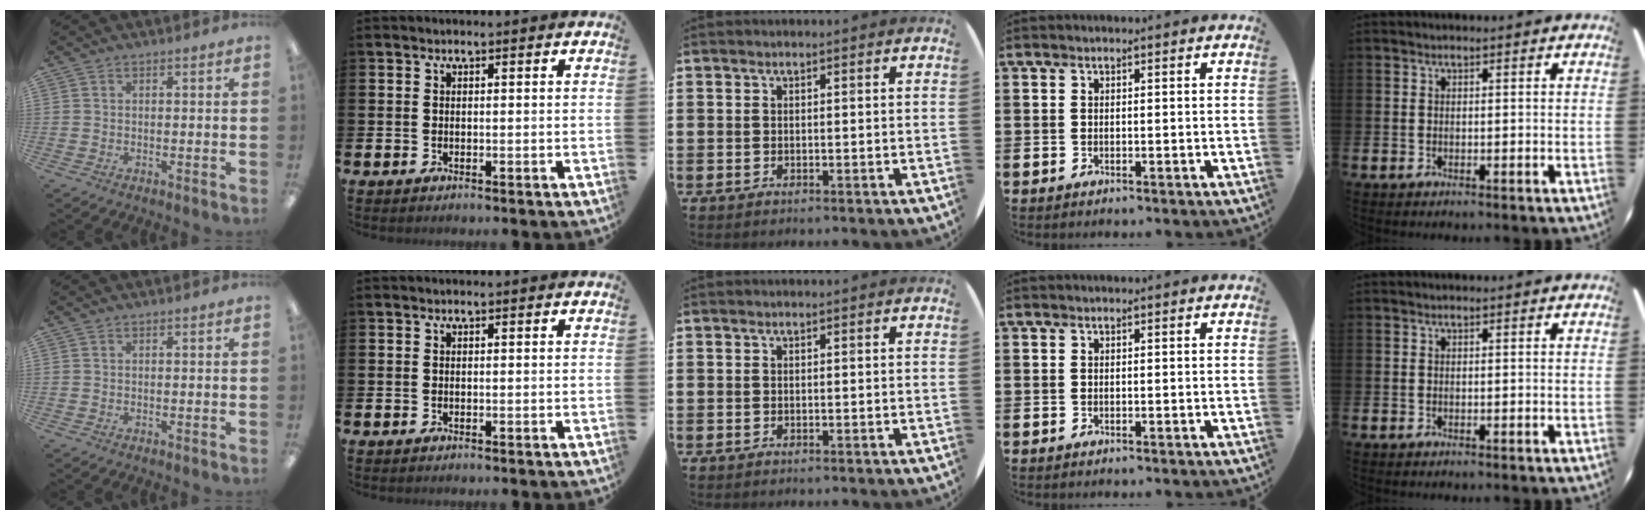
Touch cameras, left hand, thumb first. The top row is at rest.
{}